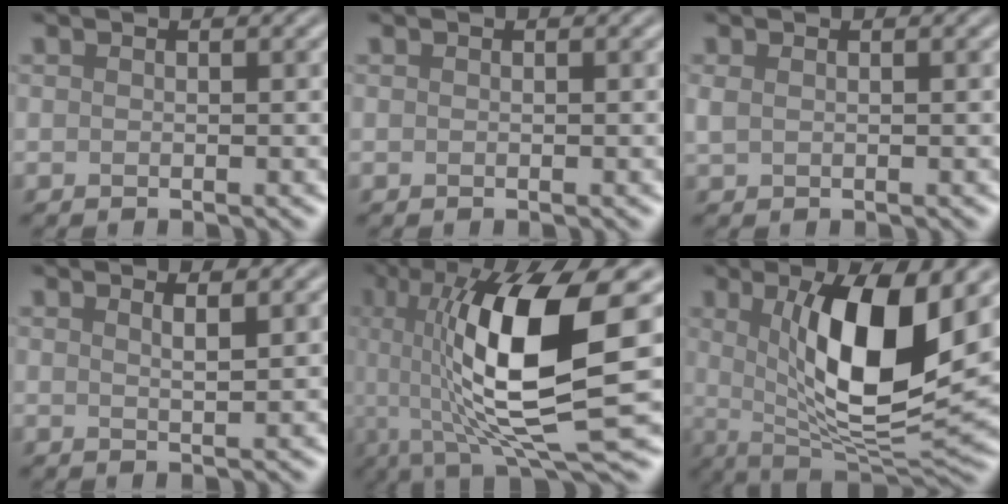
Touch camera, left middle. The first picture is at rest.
{"total": 0.0}
{"total": 0.8, "force": [0.3, 0.5, 0.6], "torque": [-0.017, 0.001, 0.009]}
{"total": 1.6, "force": [1.0, 0.4, 1.2], "torque": [-0.010, 0.003, 0.011]}
{"total": 12.8, "force": [1.1, 3.3, 12.4], "torque": [-0.201, 0.001, 0.021]}
{"total": 11.1, "force": [2.2, 3.4, 10.3], "torque": [-0.158, -0.013, 0.043]}